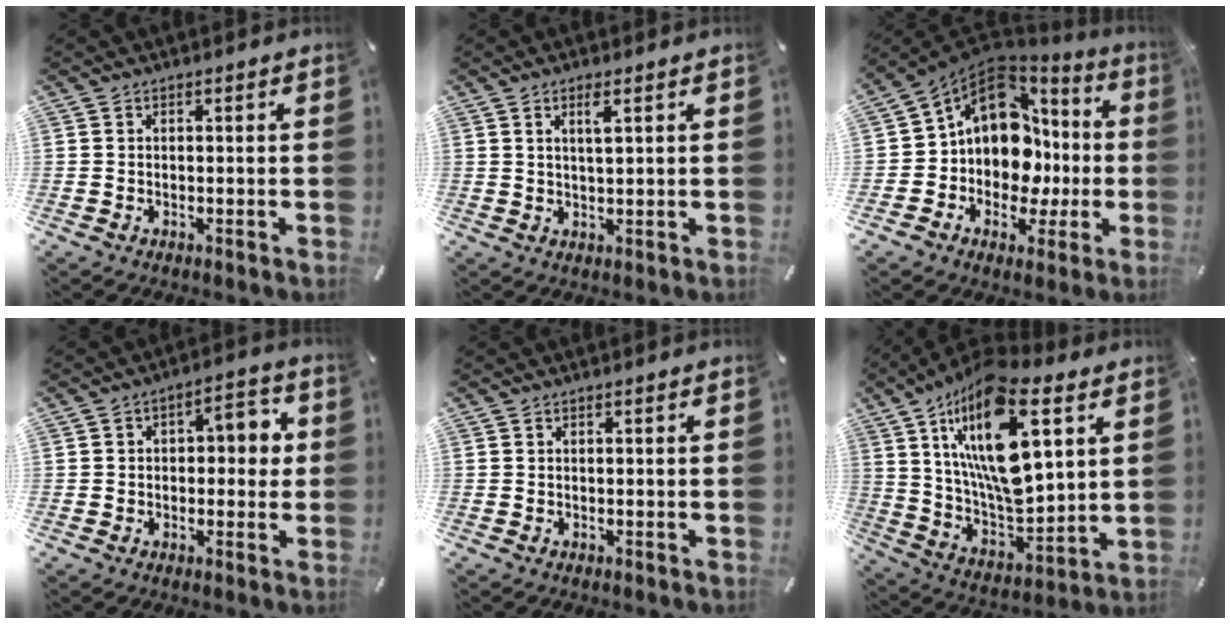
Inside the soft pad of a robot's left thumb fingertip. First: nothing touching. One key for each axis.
{"total": 3.1, "fx": 1.7, "fy": 0.6, "fz": 2.6, "tx": -0.048, "ty": -0.001, "tz": 0.026}
{"total": 14.8, "fx": 1.4, "fy": 12.5, "fz": 7.8, "tx": -0.136, "ty": -0.023, "tz": 0.031}
{"total": 6.3, "fx": 0.1, "fy": 4.3, "fz": 4.6, "tx": -0.049, "ty": 0.004, "tz": -0.010}
{"total": 0.0}
{"total": 24.2, "fx": 10.7, "fy": 10.7, "fz": 19.0, "tx": -0.374, "ty": -0.054, "tz": 0.179}